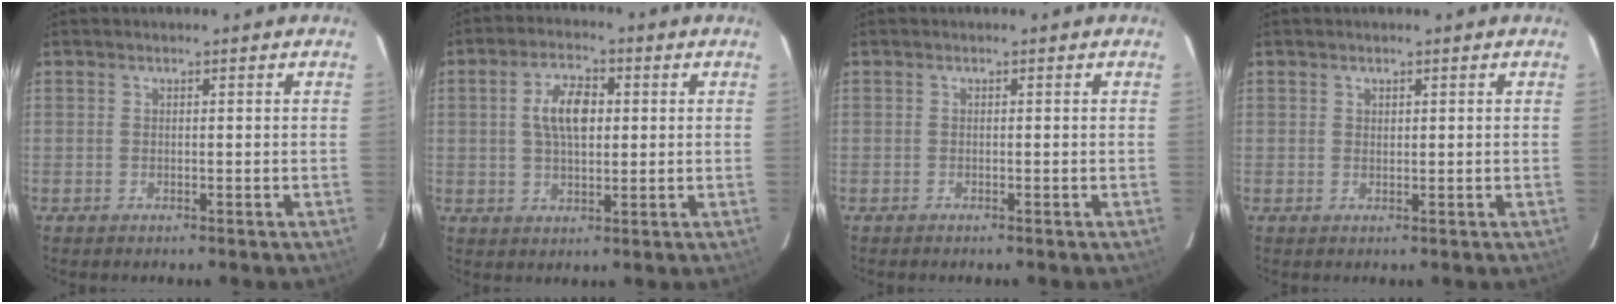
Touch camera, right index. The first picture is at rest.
{"total": 7.4, "force": [1.2, 3.7, 6.3], "torque": [-0.115, 0.013, 0.024]}
{"total": 0.0}
{"total": 0.6, "force": [0.4, 0.4, 0.1], "torque": [-0.003, 0.002, 0.008]}